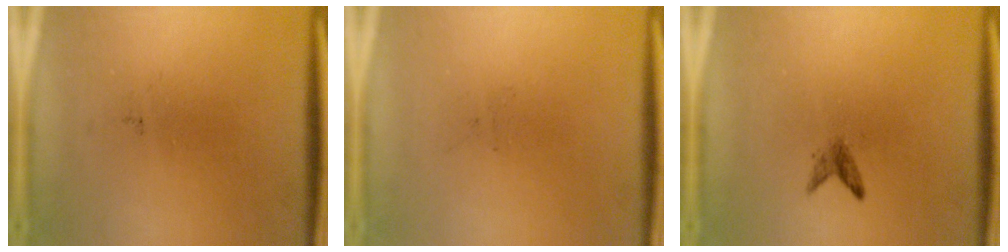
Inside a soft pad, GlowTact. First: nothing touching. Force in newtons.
{"total": 0.0}
{"total": 1.3}